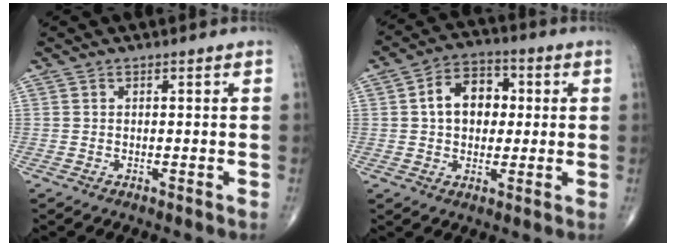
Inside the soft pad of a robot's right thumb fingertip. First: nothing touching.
{"total": 9.8, "force": [1.2, 7.1, 6.8], "torque": [-0.076, 0.017, 0.013]}